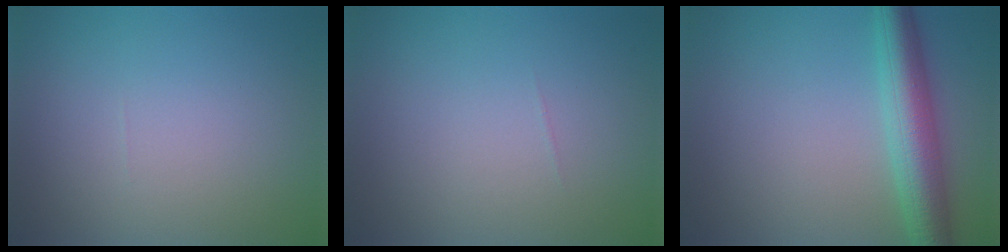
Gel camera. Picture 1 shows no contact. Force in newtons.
{"total": 0.0}
{"total": 5.8, "press": 5.8, "slide": 0.0}